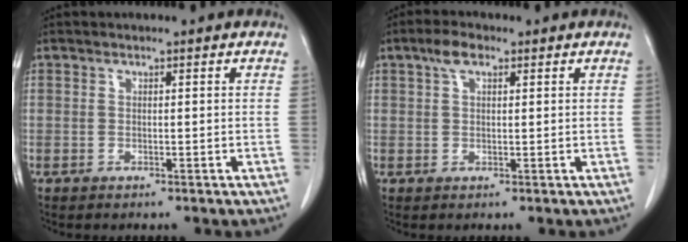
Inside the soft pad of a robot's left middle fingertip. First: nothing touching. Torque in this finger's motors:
{"motor_torque": [0.42, -0.31, -0.15, -0.03]}